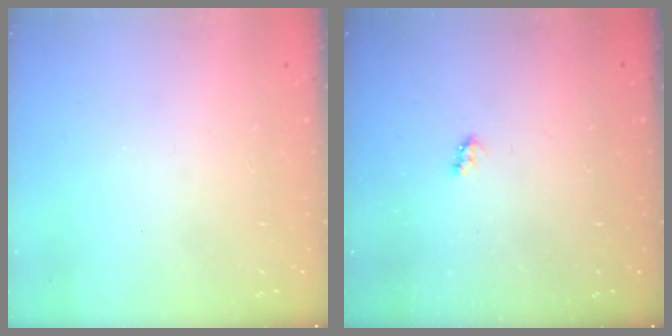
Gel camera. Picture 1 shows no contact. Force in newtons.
{"total": 2.6, "press": 2.6, "slide": 0.4}